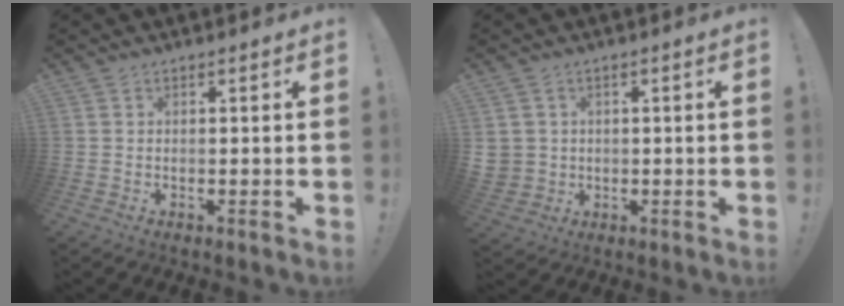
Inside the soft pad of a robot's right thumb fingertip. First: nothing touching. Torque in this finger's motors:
{"motor_torque": [0.12, -0.33, 0.42, -0.01, 0.00]}